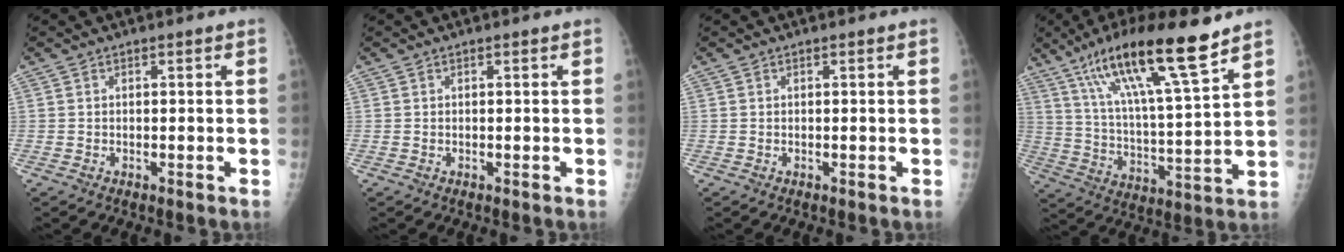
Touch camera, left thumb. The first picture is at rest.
{"total": 0.0}
{"total": 0.0}
{"total": 19.1, "force": [12.7, 2.1, 14.0], "torque": [-0.237, -0.052, 0.224]}